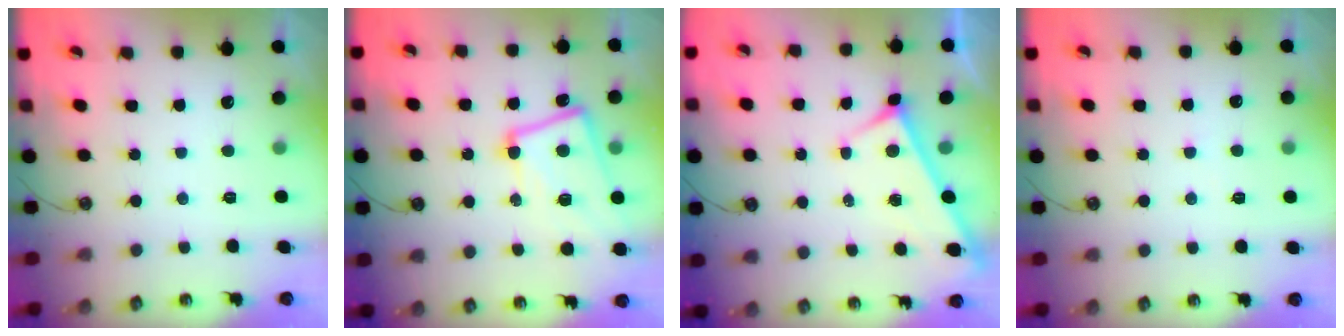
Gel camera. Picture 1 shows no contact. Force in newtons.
{"total": 8.3, "press": 8.1, "slide": 1.7}
{"total": 3.8, "press": 3.8, "slide": 0.4}
{"total": 2.5, "press": 2.5, "slide": 0.3}